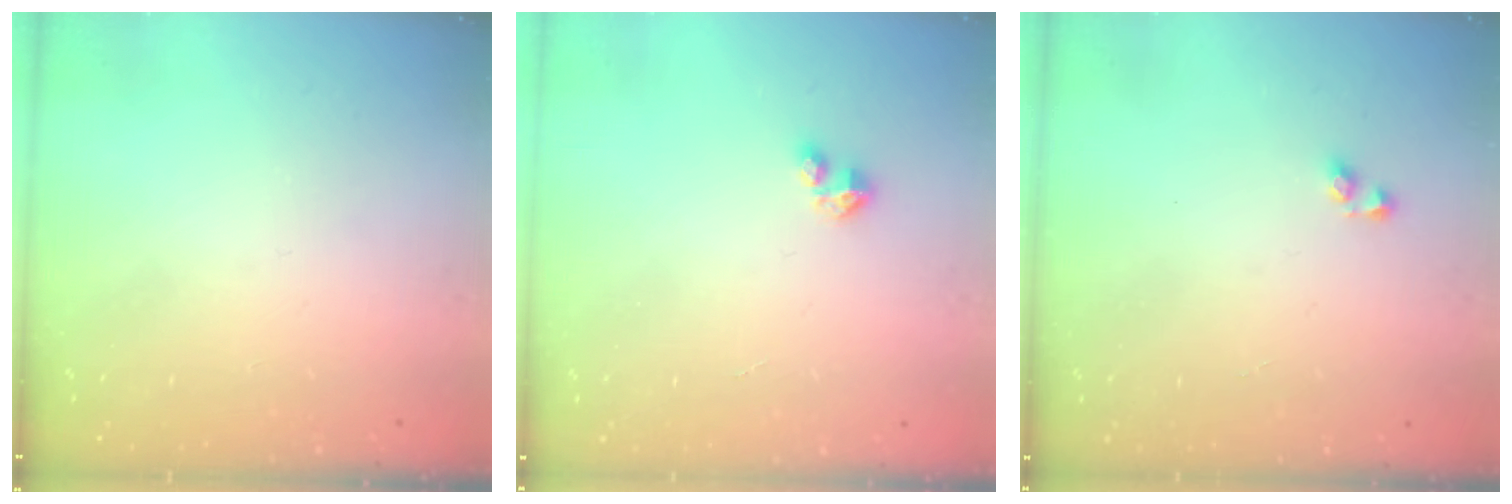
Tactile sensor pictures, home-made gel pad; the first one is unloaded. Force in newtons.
{"total": 2.1, "press": 2.1, "slide": 0.2}
{"total": 3.1, "press": 3.1, "slide": 0.2}